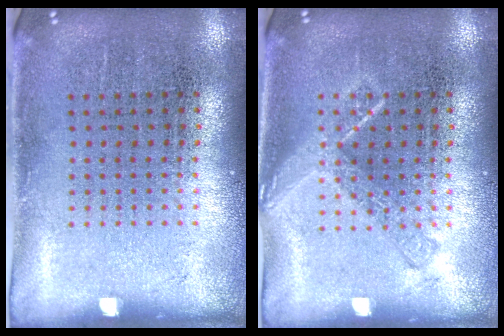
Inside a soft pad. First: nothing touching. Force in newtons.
{"total": 2.1, "press": 2.0, "slide": 0.2}